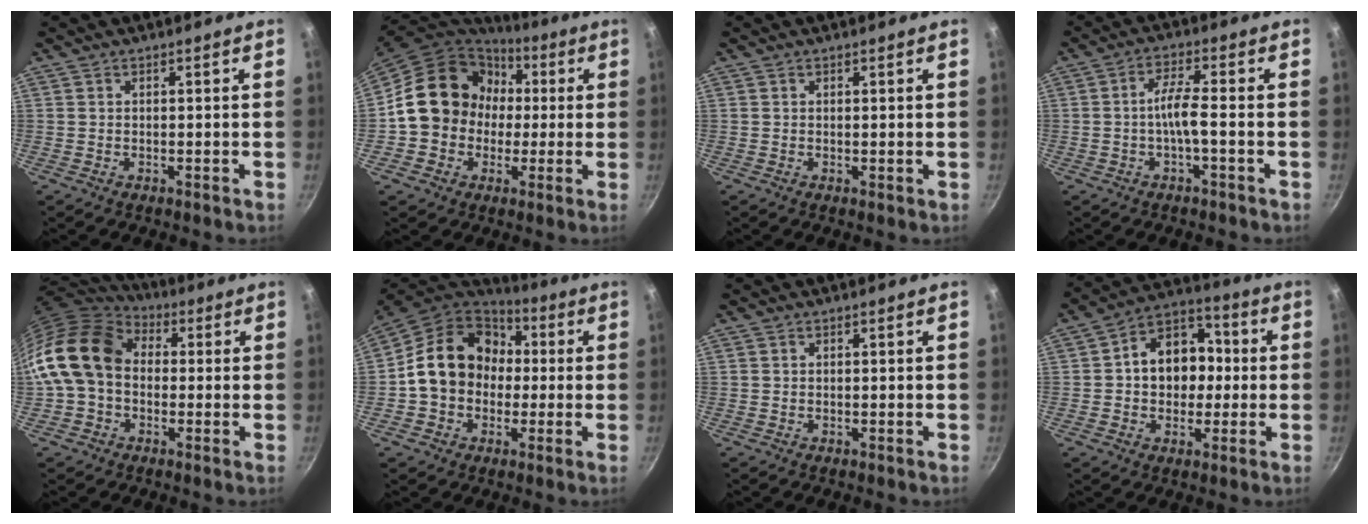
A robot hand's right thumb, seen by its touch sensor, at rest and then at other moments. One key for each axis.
{"total": 16.5, "fx": 0.7, "fy": 14.7, "fz": 7.5, "tx": -0.086, "ty": 0.034, "tz": 0.003}
{"total": 0.0}
{"total": 4.6, "fx": -1.3, "fy": 0.6, "fz": 4.4, "tx": -0.095, "ty": 0.021, "tz": -0.030}
{"total": 16.6, "fx": 0.7, "fy": 12.5, "fz": 10.9, "tx": -0.189, "ty": 0.034, "tz": -0.002}
{"total": 17.5, "fx": 0.8, "fy": 14.5, "fz": 9.8, "tx": -0.140, "ty": 0.046, "tz": 0.004}
{"total": 0.0}
{"total": 13.1, "fx": 0.4, "fy": 10.1, "fz": 8.2, "tx": -0.079, "ty": 0.030, "tz": -0.009}